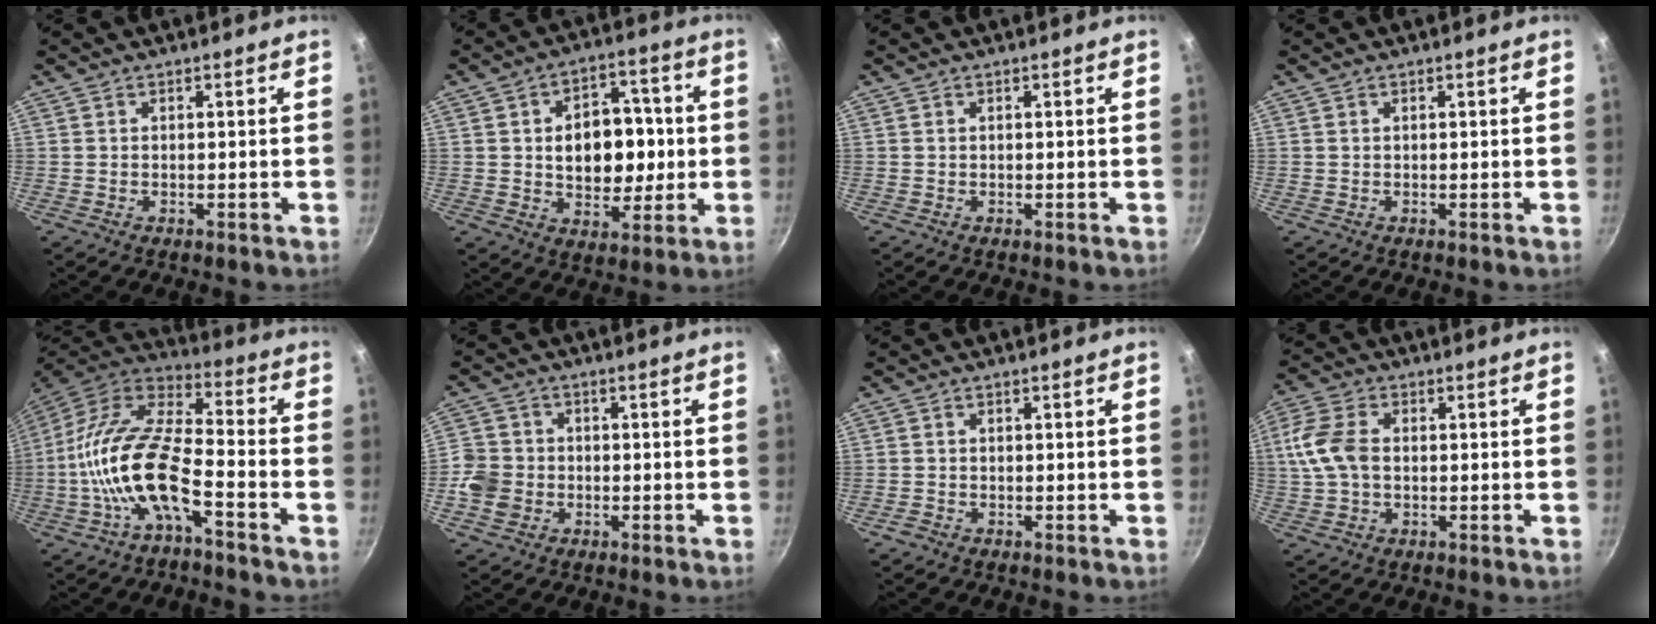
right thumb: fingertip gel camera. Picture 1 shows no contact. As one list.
[{"total": 14.0, "force": [0.5, 9.9, 9.9], "torque": [-0.093, 0.011, 0.010]}, {"total": 0.0}, {"total": 0.0}, {"total": 16.9, "force": [-5.8, 6.6, 14.4], "torque": [-0.279, 0.049, -0.125]}, {"total": 6.9, "force": [-2.0, 6.0, 2.6], "torque": [-0.034, 0.021, -0.049]}, {"total": 1.3, "force": [-0.8, 1.0, 0.3], "torque": [-0.007, 0.004, -0.014]}, {"total": 9.8, "force": [0.6, 6.5, 7.3], "torque": [-0.155, 0.016, 0.003]}]